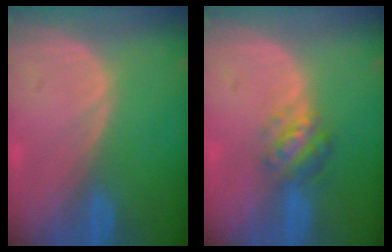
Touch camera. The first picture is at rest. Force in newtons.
{"total": 4.9, "press": 4.4, "slide": 2.0}